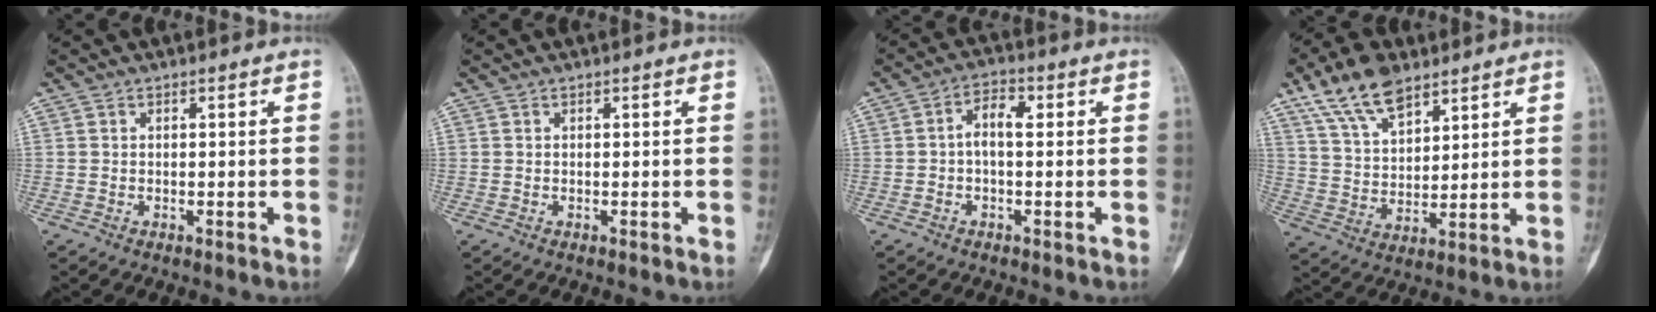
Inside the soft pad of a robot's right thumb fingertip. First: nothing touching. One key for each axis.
{"total": 0.0}
{"total": 4.8, "fx": 0.2, "fy": 2.6, "fz": 4.0, "tx": -0.066, "ty": 0.017, "tz": -0.005}
{"total": 13.0, "fx": 8.6, "fy": 6.2, "fz": 7.5, "tx": -0.114, "ty": -0.028, "tz": 0.165}